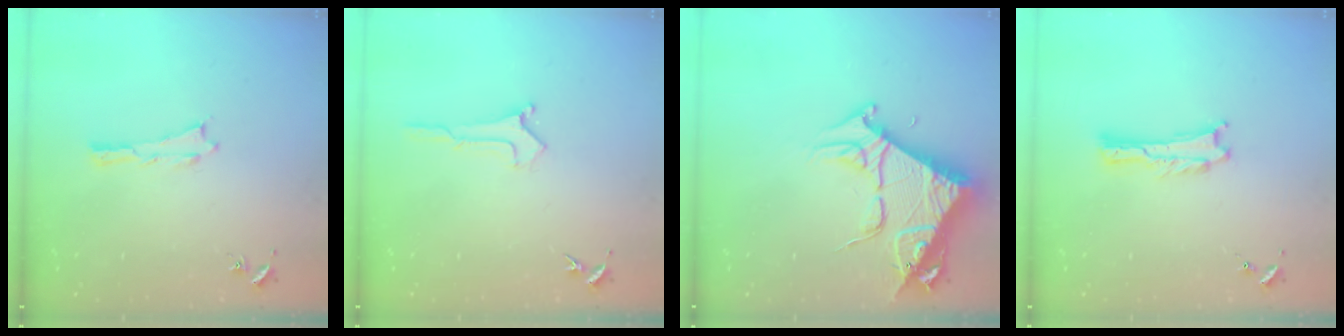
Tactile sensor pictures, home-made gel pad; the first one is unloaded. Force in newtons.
{"total": 0.0}
{"total": 10.0, "press": 9.9, "slide": 1.3}
{"total": 0.0}